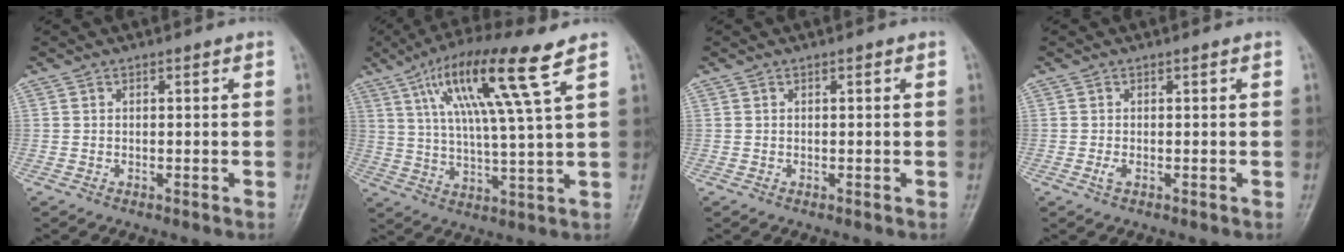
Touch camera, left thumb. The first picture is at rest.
{"total": 15.6, "force": [7.4, 0.9, 13.7], "torque": [-0.253, -0.015, 0.131]}
{"total": 0.0}
{"total": 1.1, "force": [-0.1, 0.5, 1.0], "torque": [-0.019, 0.003, 0.002]}